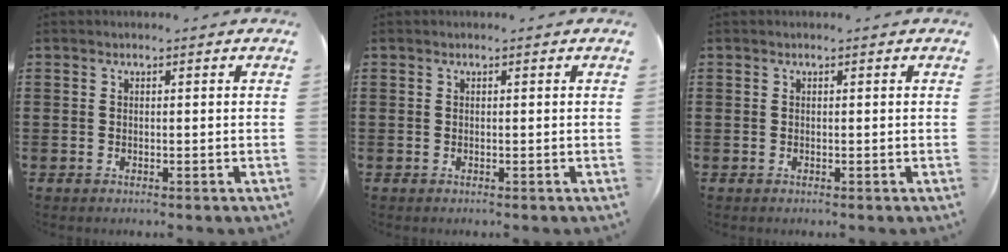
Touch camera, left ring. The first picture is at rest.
{"total": 0.0}
{"total": 0.0}